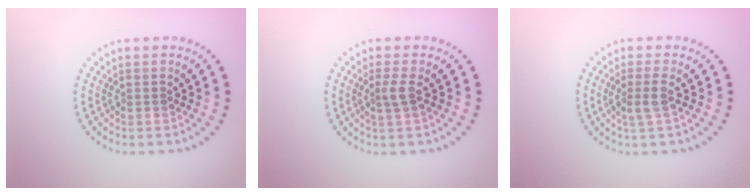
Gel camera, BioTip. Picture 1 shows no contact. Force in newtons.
{"total": 1.6, "press": 1.3, "slide": 1.0}
{"total": 1.9, "press": 1.6, "slide": 1.0}